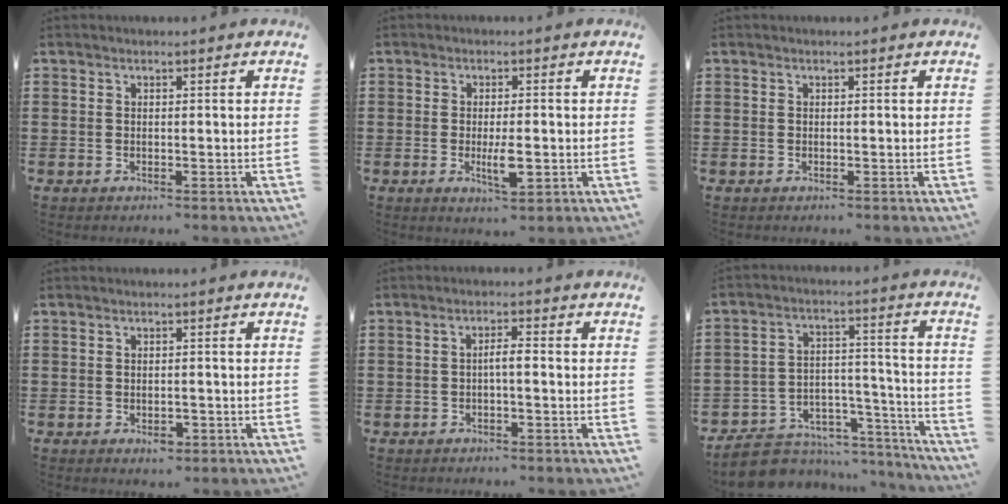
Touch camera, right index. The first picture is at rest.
{"total": 4.5, "force": [-1.0, 1.4, 4.2], "torque": [-0.083, -0.004, -0.021]}
{"total": 0.0}
{"total": 1.8, "force": [-0.8, 1.0, 1.3], "torque": [-0.026, 0.000, -0.014]}
{"total": 2.0, "force": [-0.5, 0.3, 1.9], "torque": [-0.036, 0.002, -0.011]}
{"total": 6.2, "force": [-5.1, 3.2, 1.1], "torque": [-0.023, 0.009, -0.093]}